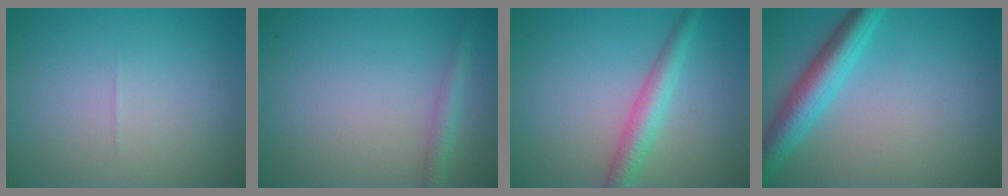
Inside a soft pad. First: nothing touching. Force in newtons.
{"total": 2.0, "press": 2.0, "slide": 0.1}
{"total": 3.4, "press": 3.4, "slide": 0.0}
{"total": 5.0, "press": 5.0, "slide": 0.2}